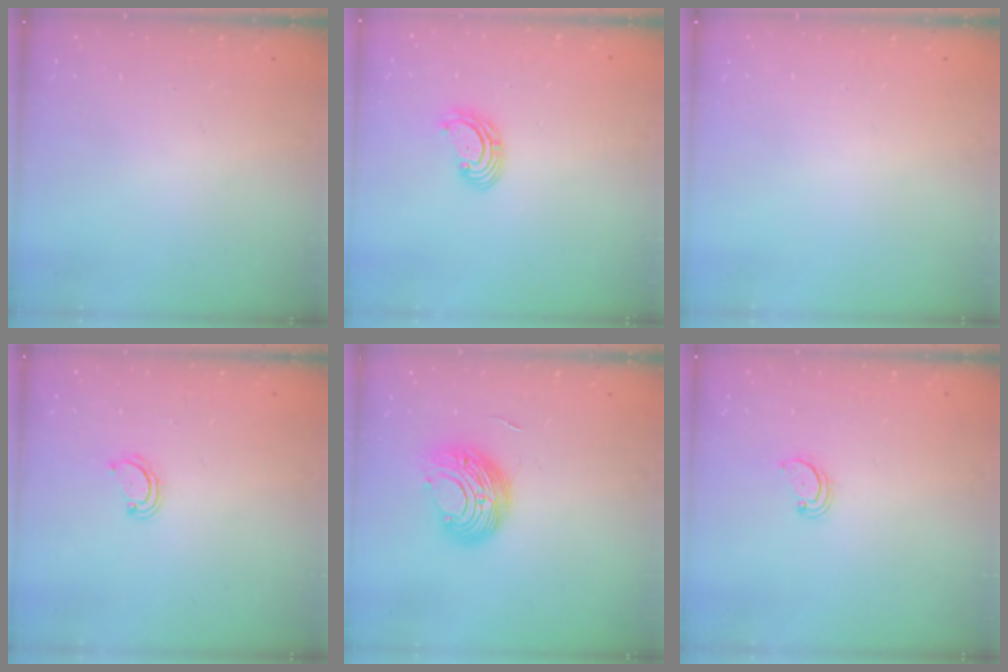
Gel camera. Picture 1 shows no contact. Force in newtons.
{"total": 2.7, "press": 2.7, "slide": 0.3}
{"total": 0.0}
{"total": 3.1, "press": 3.0, "slide": 0.4}
{"total": 9.9, "press": 9.9, "slide": 0.9}
{"total": 2.2, "press": 2.2, "slide": 0.2}